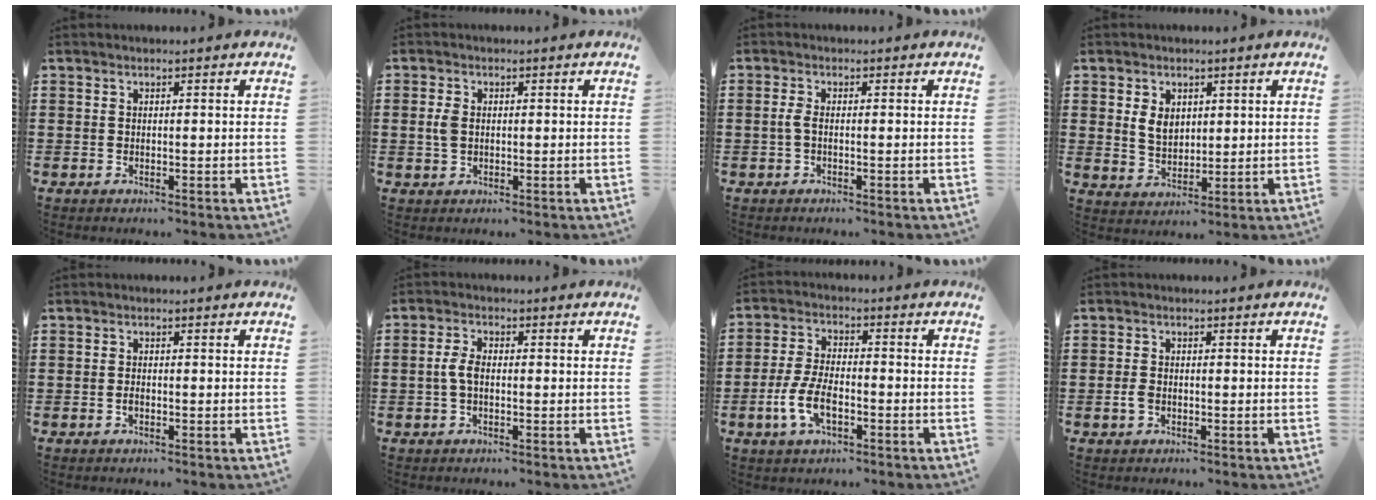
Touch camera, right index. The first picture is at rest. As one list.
[{"total": 2.6, "force": [0.2, 1.7, 1.9], "torque": [-0.049, 0.003, 0.001]}, {"total": 1.9, "force": [-0.5, 0.5, 1.8], "torque": [-0.048, -0.006, -0.013]}, {"total": 4.3, "force": [1.3, 3.0, 2.8], "torque": [-0.063, 0.010, 0.023]}, {"total": 0.9, "force": [-0.4, 0.4, 0.7], "torque": [-0.016, -0.004, -0.006]}, {"total": 3.1, "force": [-0.4, 1.5, 2.7], "torque": [-0.074, -0.005, -0.015]}, {"total": 6.8, "force": [-2.5, 3.1, 5.5], "torque": [-0.126, -0.002, -0.051]}, {"total": 1.9, "force": [-0.7, 1.1, 1.4], "torque": [-0.036, -0.004, -0.014]}]